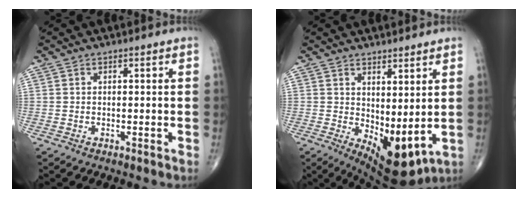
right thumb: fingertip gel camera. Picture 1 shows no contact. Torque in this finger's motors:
{"motor_torque": [-0.39, 0.68, -0.08, -0.06, 0.13]}